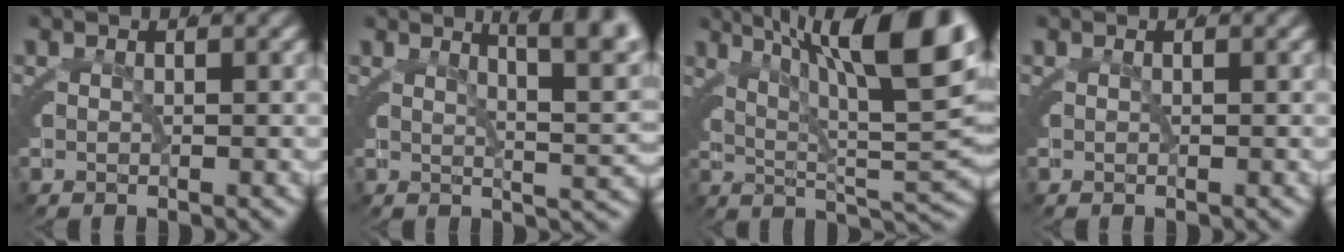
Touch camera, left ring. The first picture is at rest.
{"total": 7.0, "force": [3.6, 1.0, 5.9], "torque": [-0.049, 0.007, 0.054]}
{"total": 12.8, "force": [5.4, 3.4, 11.1], "torque": [-0.144, 0.013, 0.085]}
{"total": 0.0}